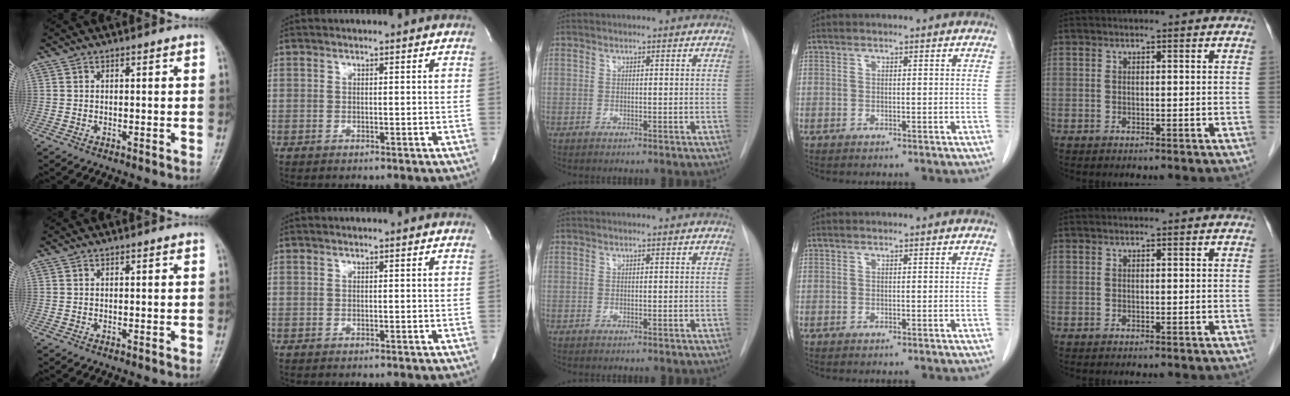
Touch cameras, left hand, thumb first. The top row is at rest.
{}